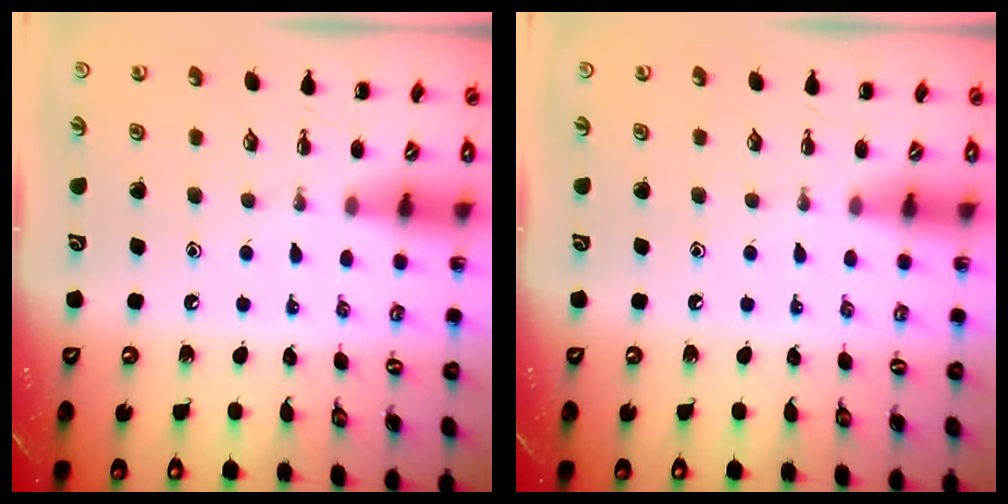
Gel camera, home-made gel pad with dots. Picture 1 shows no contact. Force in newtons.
{"total": 0.0}